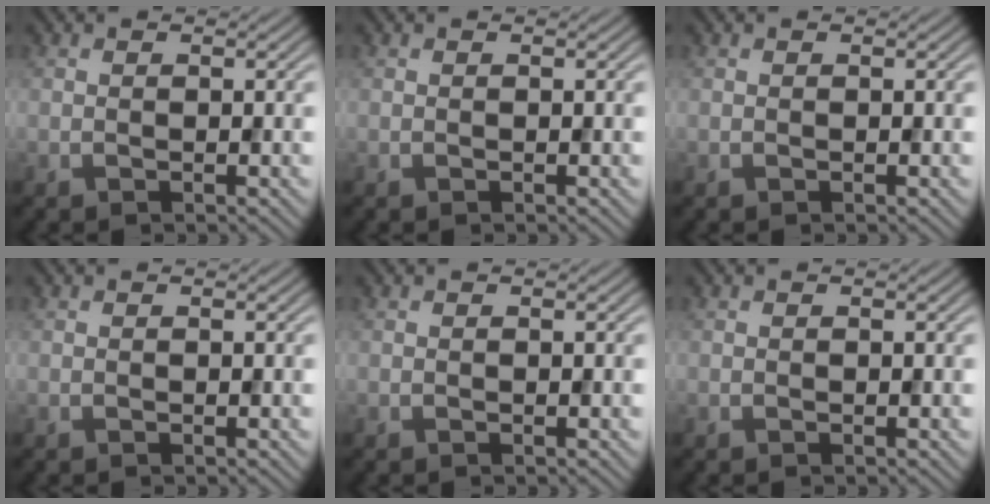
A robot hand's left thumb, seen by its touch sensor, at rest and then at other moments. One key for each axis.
{"total": 0.0}
{"total": 0.0}
{"total": 0.0}
{"total": 0.0}
{"total": 0.0}